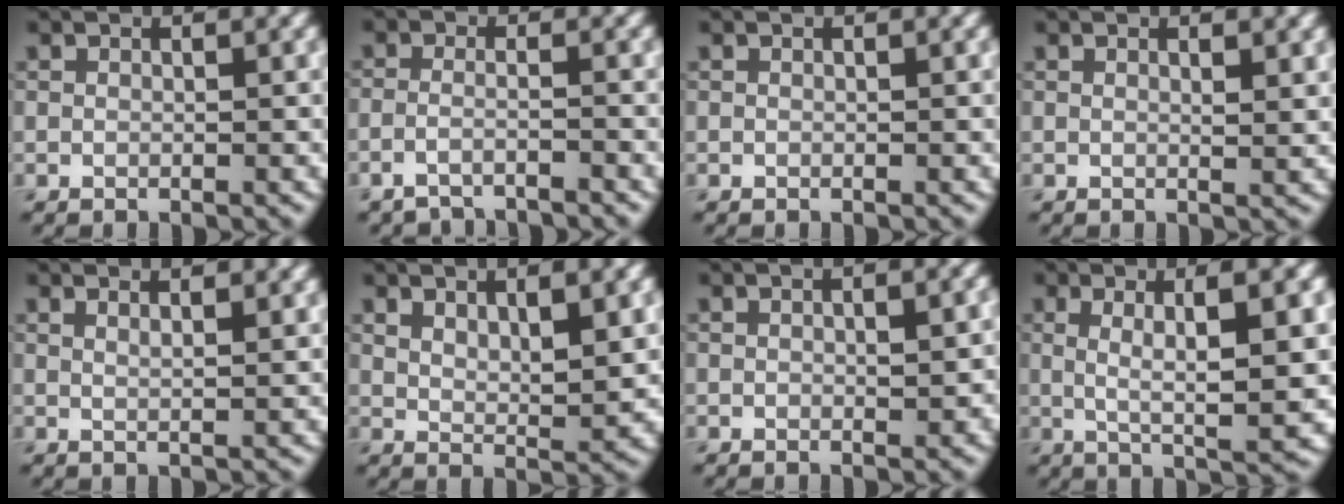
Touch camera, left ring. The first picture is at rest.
{"total": 3.3, "force": [-3.0, 0.5, 1.1], "torque": [-0.021, -0.017, -0.057]}
{"total": 0.0}
{"total": 1.7, "force": [0.6, 0.5, 1.5], "torque": [-0.016, 0.002, 0.007]}
{"total": 2.5, "force": [1.5, 0.9, 1.8], "torque": [-0.011, 0.004, 0.006]}
{"total": 4.6, "force": [1.7, 1.7, 4.0], "torque": [-0.069, -0.003, 0.032]}
{"total": 2.2, "force": [0.1, 0.9, 2.0], "torque": [-0.028, 0.000, 0.002]}
{"total": 7.2, "force": [1.0, 1.6, 7.0], "torque": [-0.105, 0.000, 0.018]}